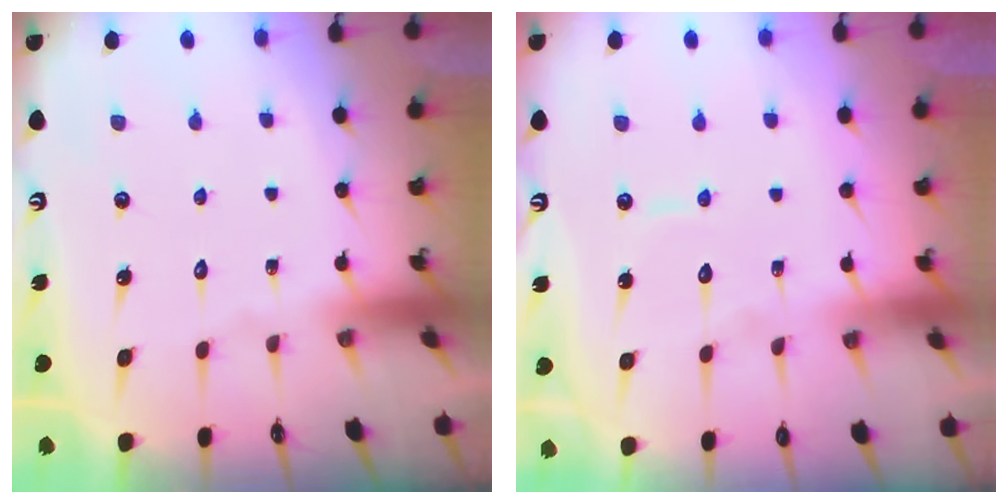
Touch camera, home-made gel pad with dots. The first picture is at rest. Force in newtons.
{"total": 5.3, "press": 5.3, "slide": 0.4}